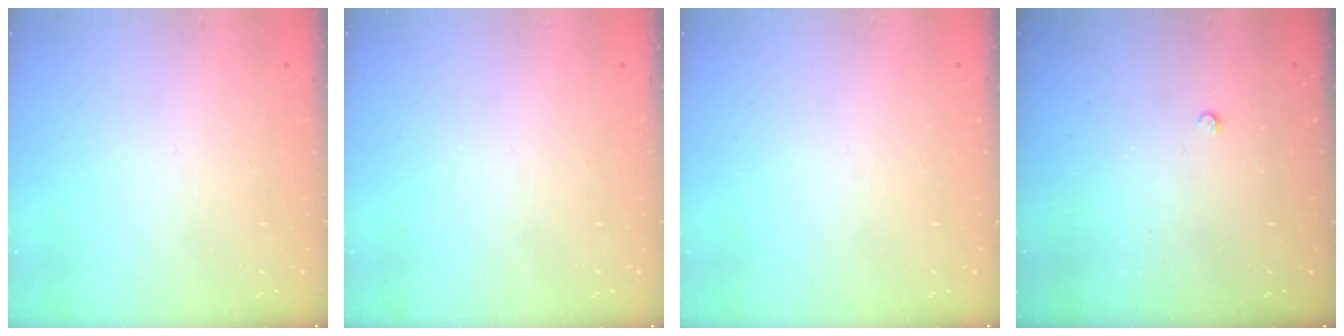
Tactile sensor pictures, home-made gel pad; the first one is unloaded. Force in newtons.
{"total": 0.0}
{"total": 0.0}
{"total": 2.3, "press": 2.3, "slide": 0.4}